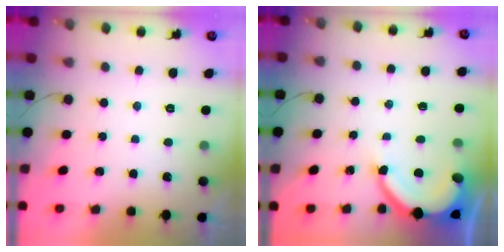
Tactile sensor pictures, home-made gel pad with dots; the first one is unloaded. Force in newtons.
{"total": 7.0, "press": 7.0, "slide": 0.1}